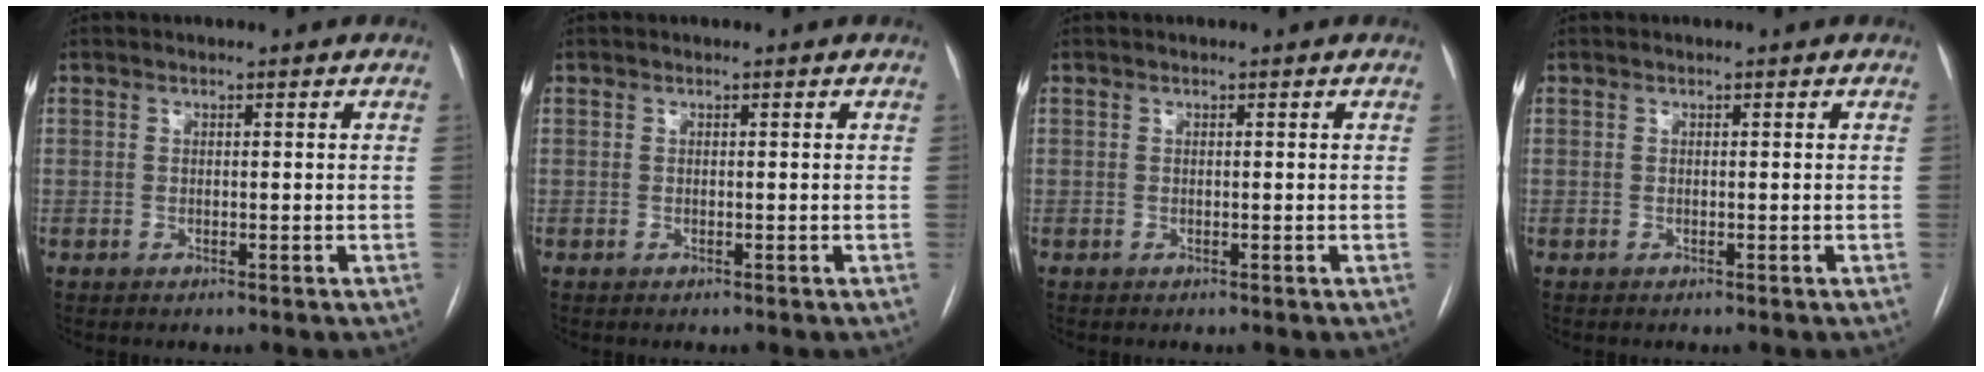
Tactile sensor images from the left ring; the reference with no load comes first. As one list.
[{"total": 0.0}, {"total": 0.0}, {"total": 0.0}]